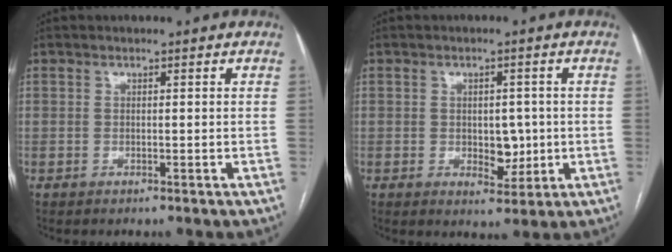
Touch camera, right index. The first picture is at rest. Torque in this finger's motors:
{"motor_torque": [0.09, 0.14, 0.00, 0.01]}